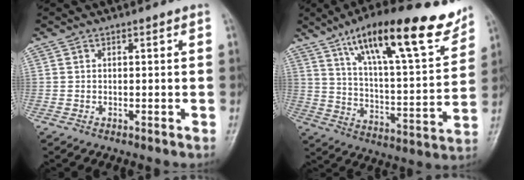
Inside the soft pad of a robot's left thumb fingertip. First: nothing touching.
{"total": 22.7, "force": [14.6, 6.1, 16.3], "torque": [-0.225, -0.049, 0.236]}